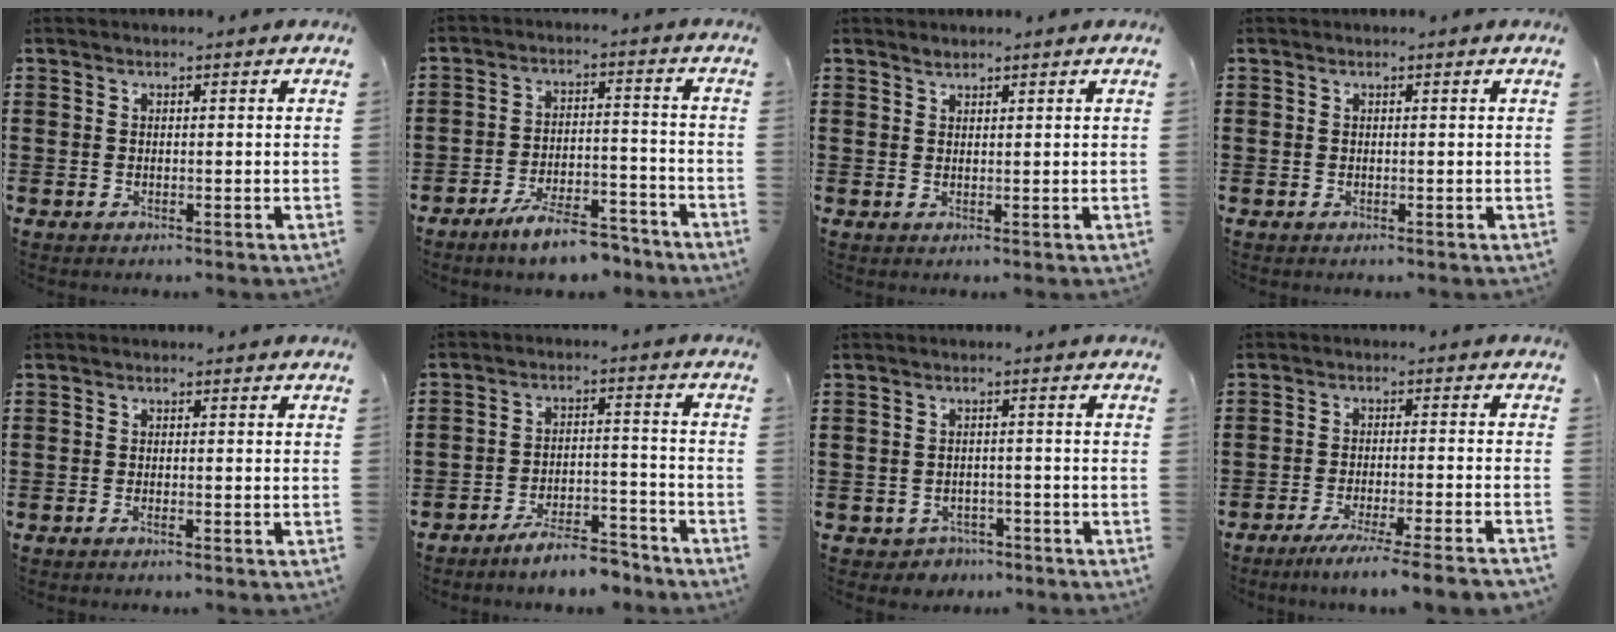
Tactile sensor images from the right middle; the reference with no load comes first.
{"total": 7.9, "force": [-6.7, 0.6, 4.0], "torque": [-0.079, 0.000, -0.127]}
{"total": 1.2, "force": [1.1, 0.2, 0.1], "torque": [-0.003, 0.000, 0.022]}
{"total": 0.0}
{"total": 0.7, "force": [-0.4, 0.0, 0.5], "torque": [-0.012, -0.004, -0.007]}
{"total": 6.9, "force": [-6.5, 0.9, 2.1], "torque": [-0.034, 0.011, -0.123]}
{"total": 1.8, "force": [-1.6, 1.0, -0.2], "torque": [-0.007, 0.001, -0.037]}
{"total": 5.0, "force": [-4.3, -0.8, 2.3], "torque": [-0.034, -0.015, -0.081]}